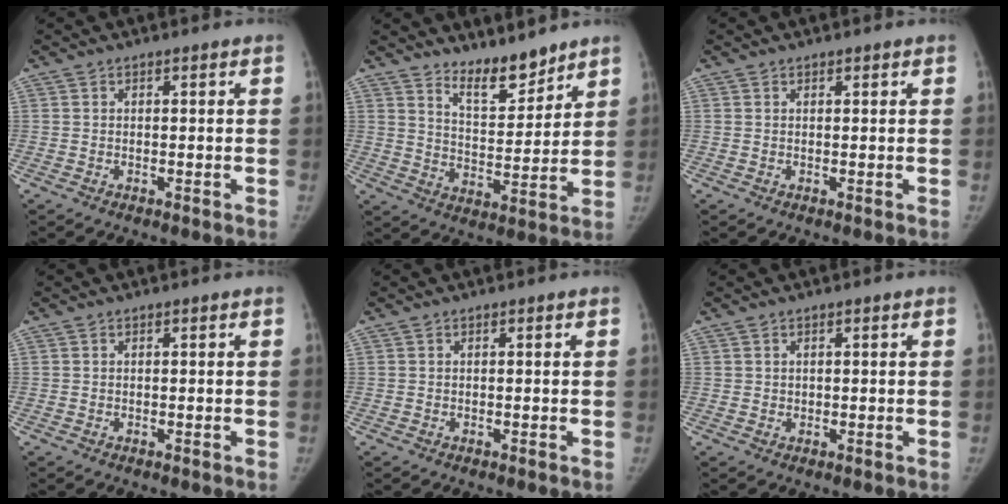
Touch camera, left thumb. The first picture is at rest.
{"total": 8.3, "force": [7.2, 2.5, 3.3], "torque": [-0.031, -0.066, 0.130]}
{"total": 0.0}
{"total": 0.0}
{"total": 0.0}
{"total": 0.6, "force": [0.3, 0.5, 0.0], "torque": [0.012, 0.001, 0.002]}